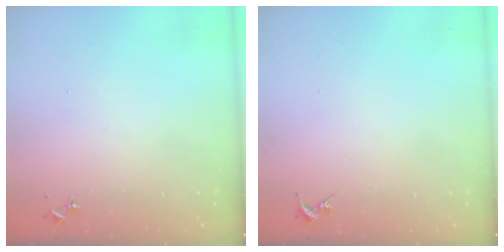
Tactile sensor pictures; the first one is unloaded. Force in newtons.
{"total": 0.0}